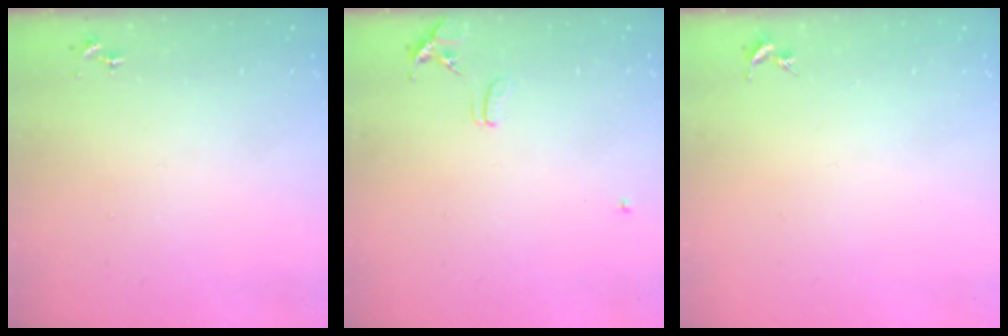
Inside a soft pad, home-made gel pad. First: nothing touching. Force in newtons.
{"total": 8.3, "press": 8.3, "slide": 0.7}
{"total": 0.0}